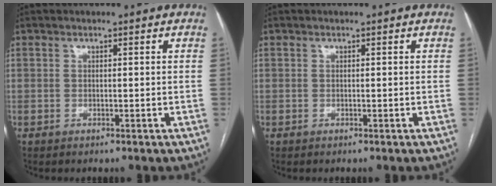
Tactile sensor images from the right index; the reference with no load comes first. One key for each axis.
{"total": 0.0}